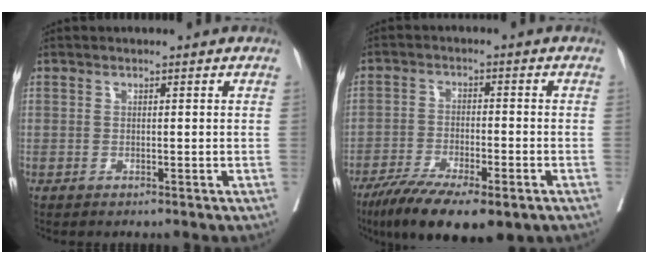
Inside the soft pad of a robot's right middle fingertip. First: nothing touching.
{"total": 14.2, "force": [-9.7, 3.5, 9.8], "torque": [-0.159, -0.028, -0.154]}